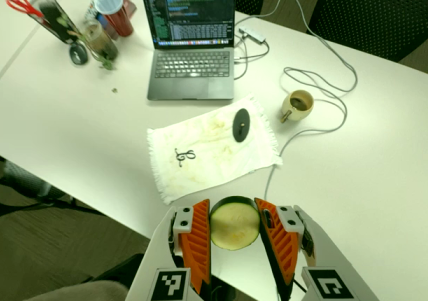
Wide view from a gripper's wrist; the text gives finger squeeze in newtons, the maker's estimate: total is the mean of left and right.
{"total": 9.1, "left": 9.0, "right": 9.3}